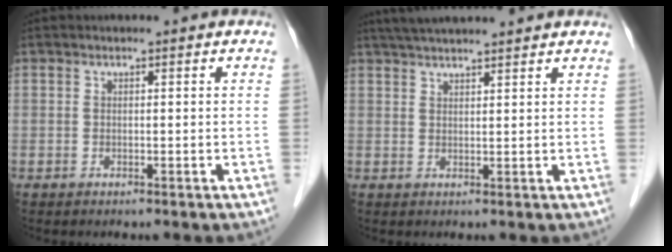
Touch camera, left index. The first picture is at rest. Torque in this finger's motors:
{"motor_torque": [0.34, -0.51, 0.51, 0.06]}